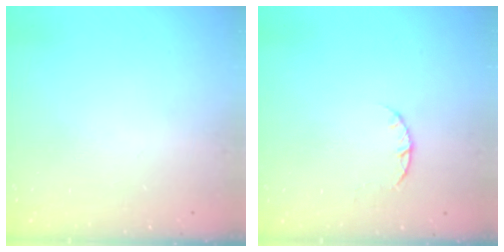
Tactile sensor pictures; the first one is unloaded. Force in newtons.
{"total": 2.5, "press": 2.4, "slide": 0.4}